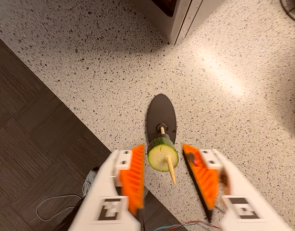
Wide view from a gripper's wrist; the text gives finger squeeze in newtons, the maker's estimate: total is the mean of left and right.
{"total": 10.2, "left": 10.4, "right": 10.1}